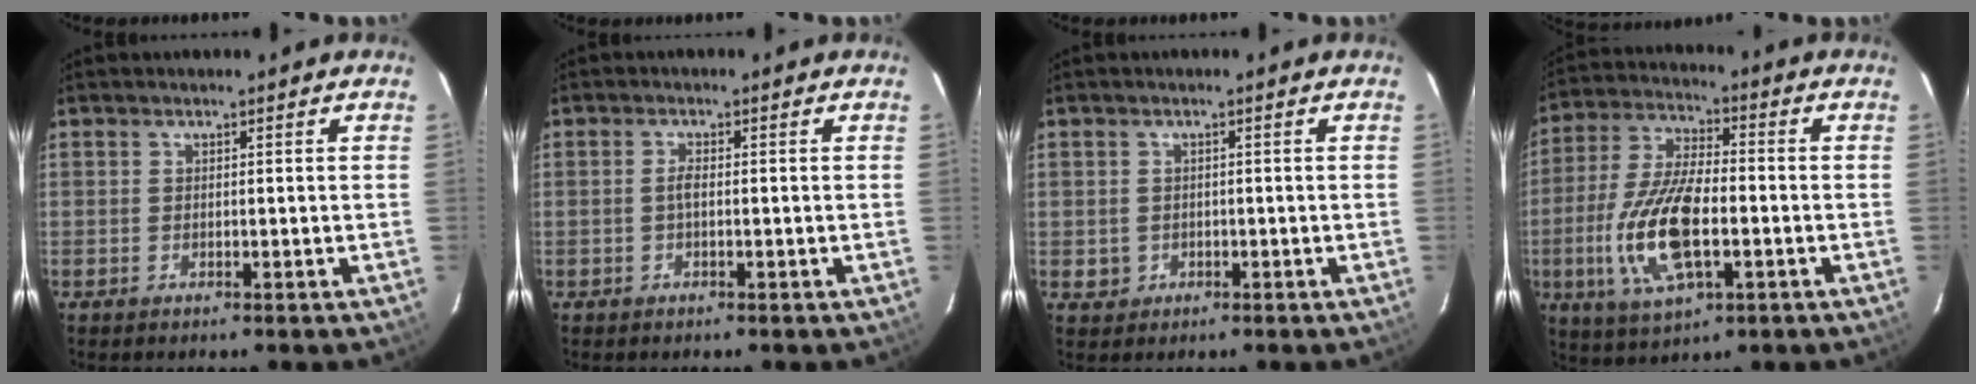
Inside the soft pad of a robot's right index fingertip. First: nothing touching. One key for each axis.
{"total": 1.5, "fx": -0.2, "fy": 0.3, "fz": 1.4, "tx": -0.028, "ty": 0.003, "tz": -0.007}
{"total": 2.4, "fx": -0.3, "fy": 2.3, "fz": 0.3, "tx": -0.006, "ty": 0.003, "tz": 0.001}
{"total": 15.5, "fx": -3.8, "fy": 6.2, "fz": 13.7, "tx": -0.292, "ty": -0.008, "tz": -0.070}